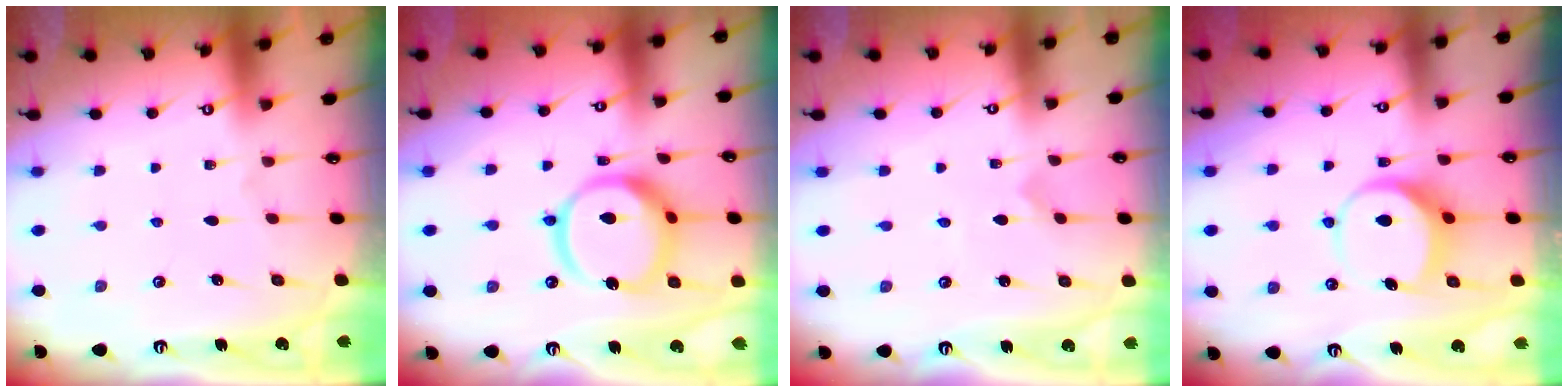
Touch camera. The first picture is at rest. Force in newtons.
{"total": 15.3, "press": 15.1, "slide": 2.1}
{"total": 0.0}
{"total": 7.5, "press": 7.4, "slide": 0.7}